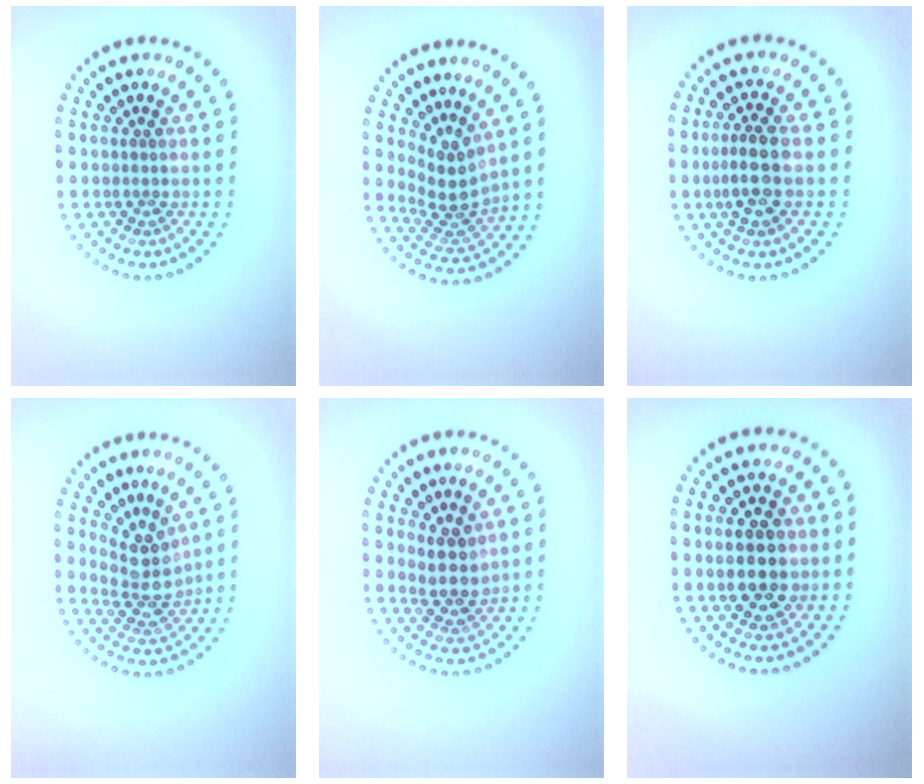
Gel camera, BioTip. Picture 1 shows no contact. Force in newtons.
{"total": 3.6, "press": 2.6, "slide": 2.5}
{"total": 2.9, "press": 2.7, "slide": 1.0}
{"total": 3.7, "press": 2.8, "slide": 2.5}
{"total": 2.9, "press": 2.4, "slide": 1.7}
{"total": 5.0, "press": 5.0, "slide": 0.3}